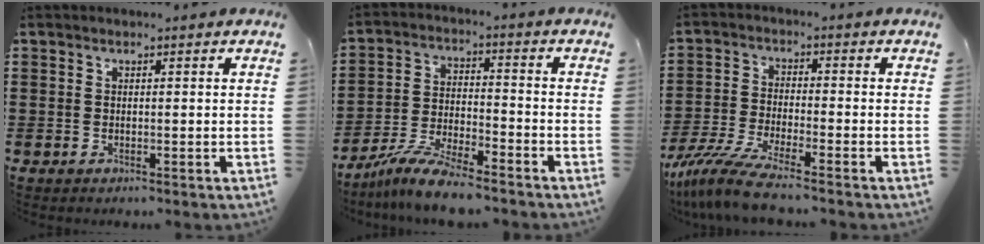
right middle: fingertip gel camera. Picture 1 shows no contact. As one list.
[{"total": 8.2, "force": [-7.3, 0.6, 3.6], "torque": [-0.075, 0.003, -0.141]}, {"total": 7.3, "force": [-6.1, 0.3, 4.1], "torque": [-0.104, -0.019, -0.120]}]